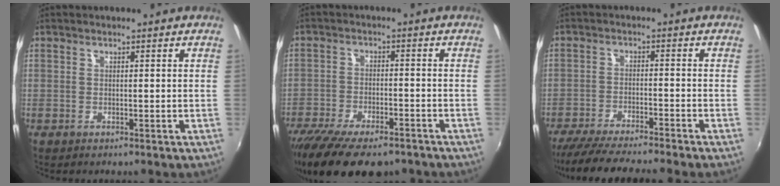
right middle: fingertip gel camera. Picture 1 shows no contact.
{"total": 17.0, "force": [-12.9, 6.1, 9.3], "torque": [-0.197, -0.047, -0.203]}
{"total": 12.1, "force": [-10.8, -0.3, 5.3], "torque": [-0.119, -0.022, -0.178]}